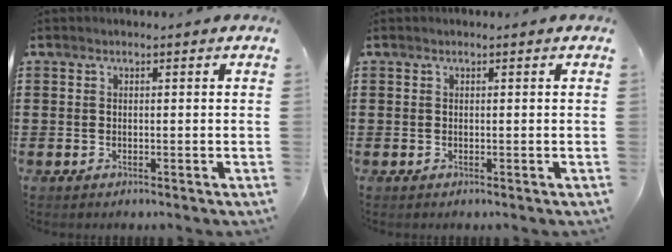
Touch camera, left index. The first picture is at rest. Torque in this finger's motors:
{"motor_torque": [-0.14, 0.03, 0.00, -0.01]}